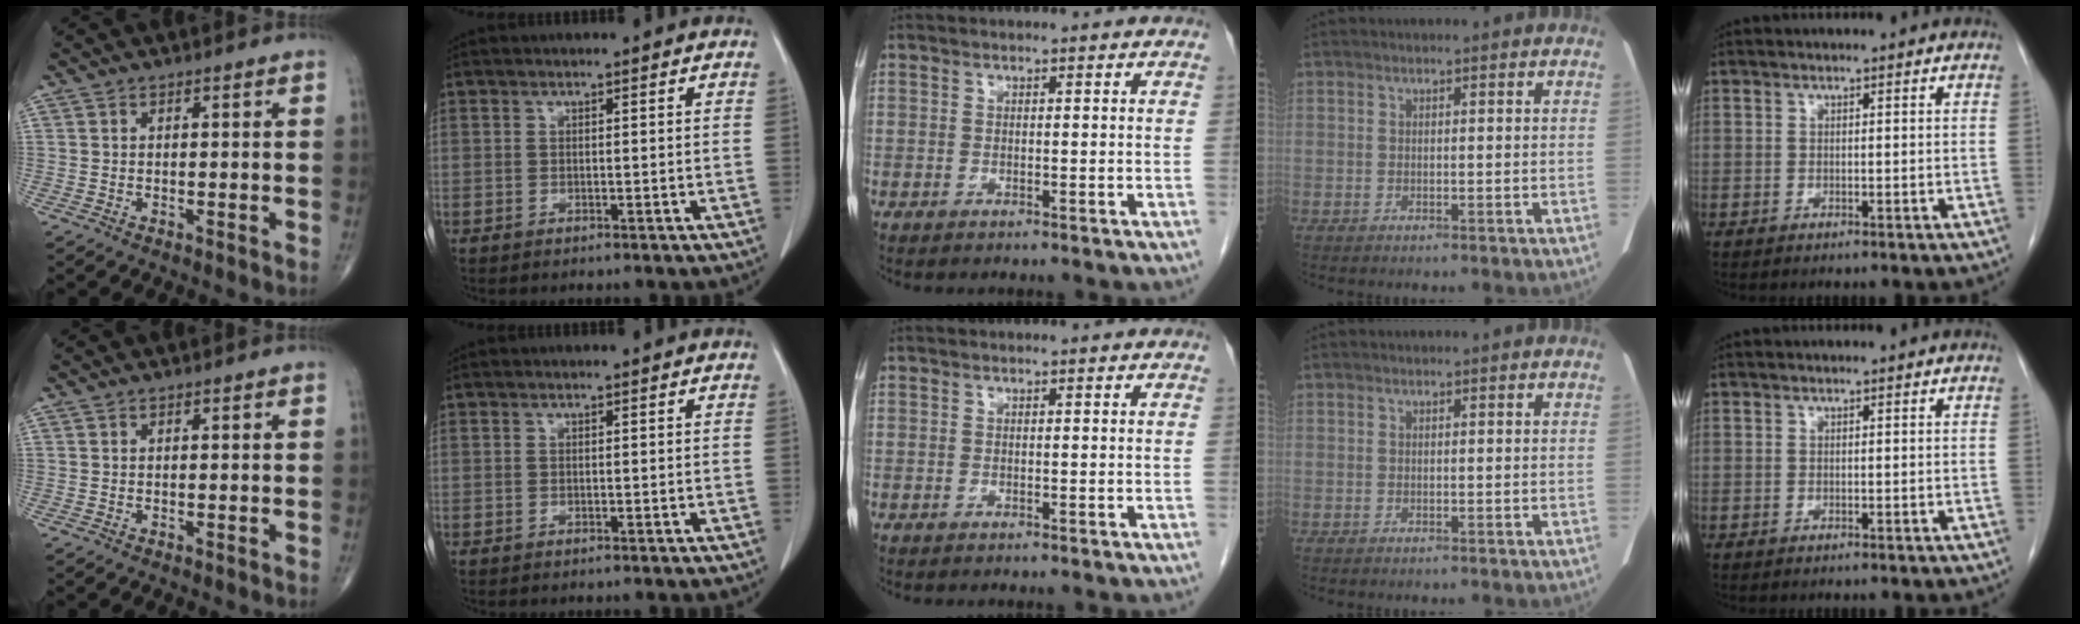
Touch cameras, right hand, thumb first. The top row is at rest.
{}